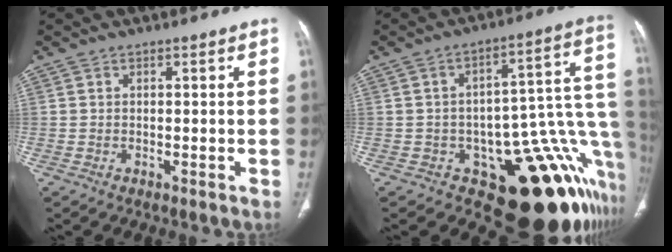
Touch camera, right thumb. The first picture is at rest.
{"total": 24.6, "force": [-9.8, 12.2, 19.0], "torque": [-0.100, 0.084, -0.123]}